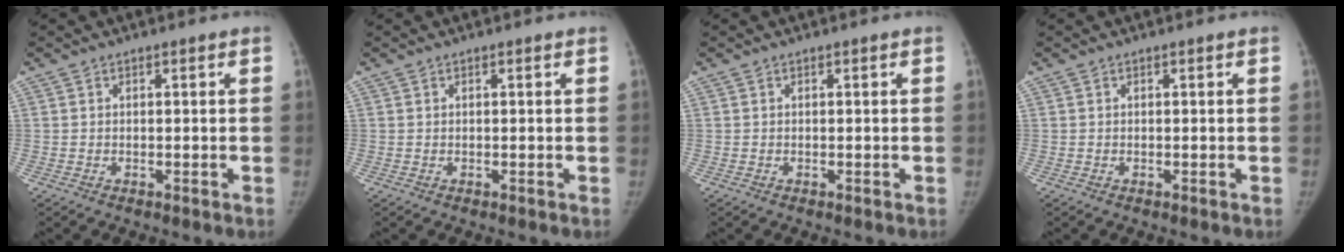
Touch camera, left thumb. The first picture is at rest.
{"total": 0.0}
{"total": 0.0}
{"total": 0.0}